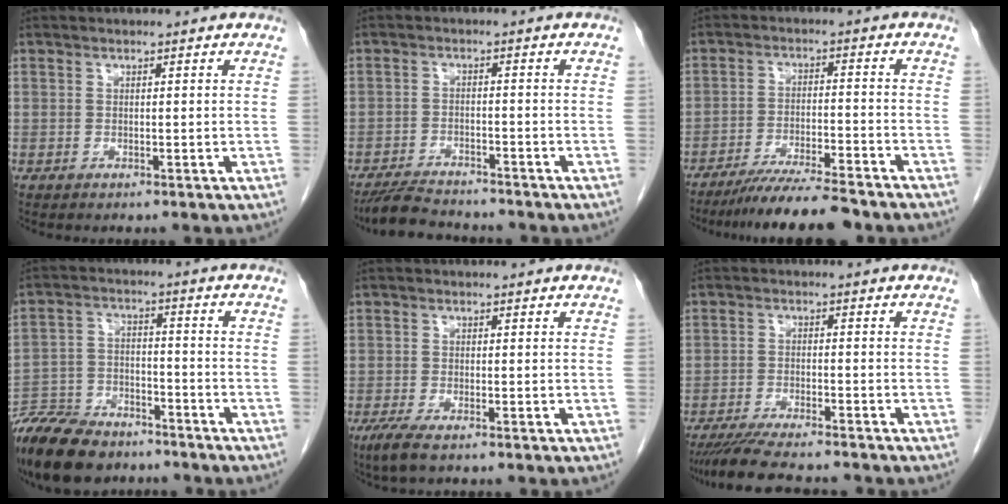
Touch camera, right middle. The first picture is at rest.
{"total": 6.5, "force": [-6.1, 1.1, 2.0], "torque": [-0.039, -0.020, -0.104]}
{"total": 10.5, "force": [-9.2, 0.3, 5.1], "torque": [-0.076, -0.023, -0.148]}
{"total": 14.5, "force": [-11.9, 5.6, 6.3], "torque": [-0.125, -0.011, -0.203]}
{"total": 3.2, "force": [-2.1, 0.6, 2.4], "torque": [-0.056, -0.011, -0.042]}
{"total": 9.8, "force": [-8.7, 0.7, 4.4], "torque": [-0.067, -0.022, -0.137]}